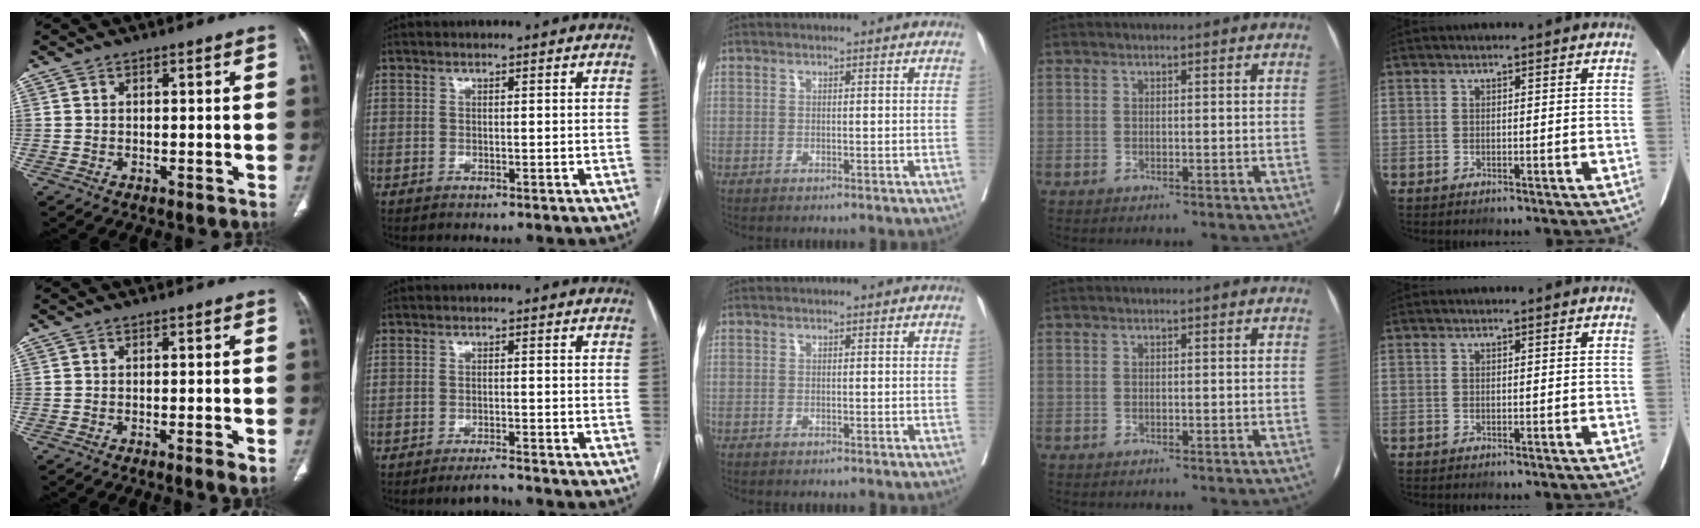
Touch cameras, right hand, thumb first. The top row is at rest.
{"thumb": {"total": 2.3, "force": [-0.9, 0.2, 2.1], "torque": [-0.033, -0.005, -0.015]}, "index": {"total": 2.3, "force": [-2.1, -0.1, 0.9], "torque": [-0.017, -0.008, -0.035]}}